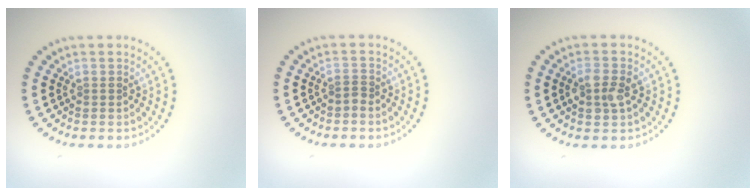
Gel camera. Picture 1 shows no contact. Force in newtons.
{"total": 0.6, "press": 0.3, "slide": 0.5}
{"total": 2.3, "press": 2.3, "slide": 0.2}